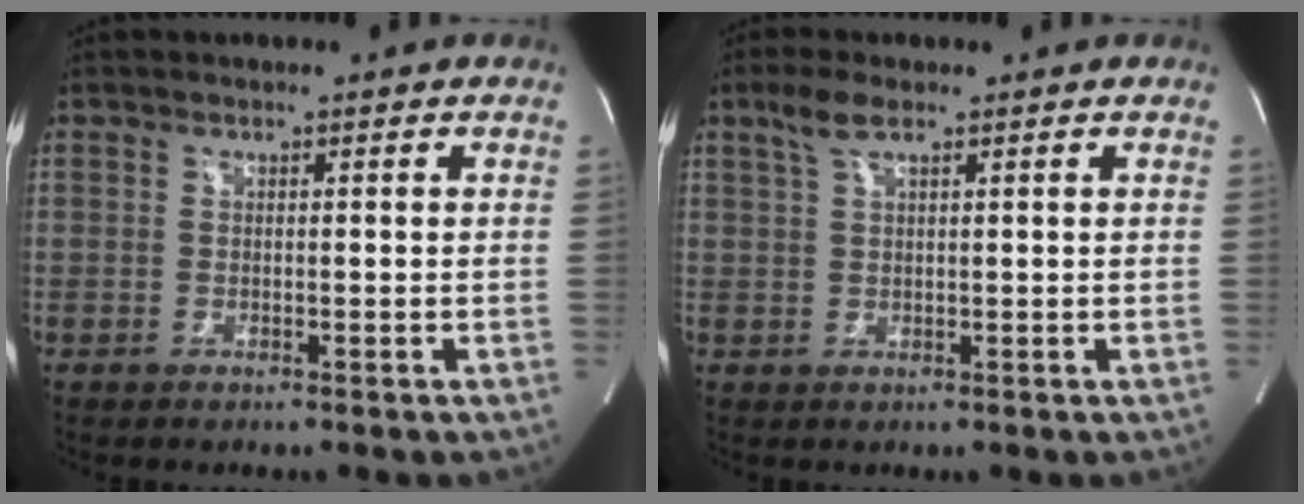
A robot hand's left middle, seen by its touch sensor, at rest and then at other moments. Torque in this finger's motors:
{"motor_torque": [0.34, -0.04, -0.01, 0.01]}